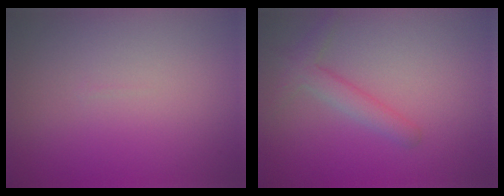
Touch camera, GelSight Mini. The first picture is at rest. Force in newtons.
{"total": 2.2, "press": 2.2, "slide": 0.1}